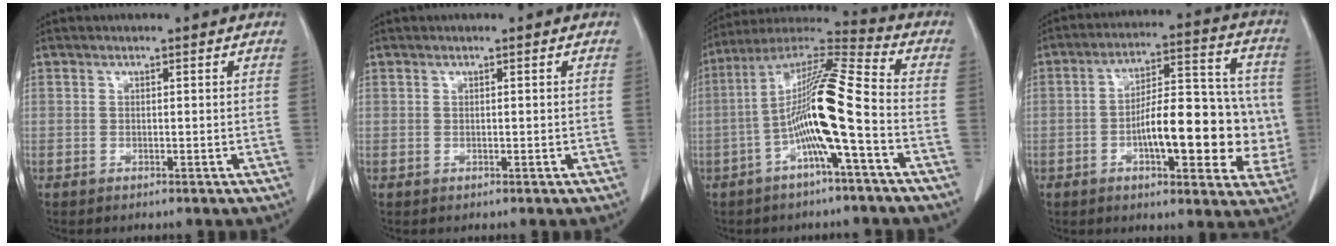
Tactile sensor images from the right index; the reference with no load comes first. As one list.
[{"total": 0.0}, {"total": 14.6, "force": [-3.6, 0.2, 14.1], "torque": [-0.265, 0.021, -0.073]}, {"total": 18.7, "force": [-3.1, 6.5, 17.3], "torque": [-0.226, 0.036, -0.038]}]